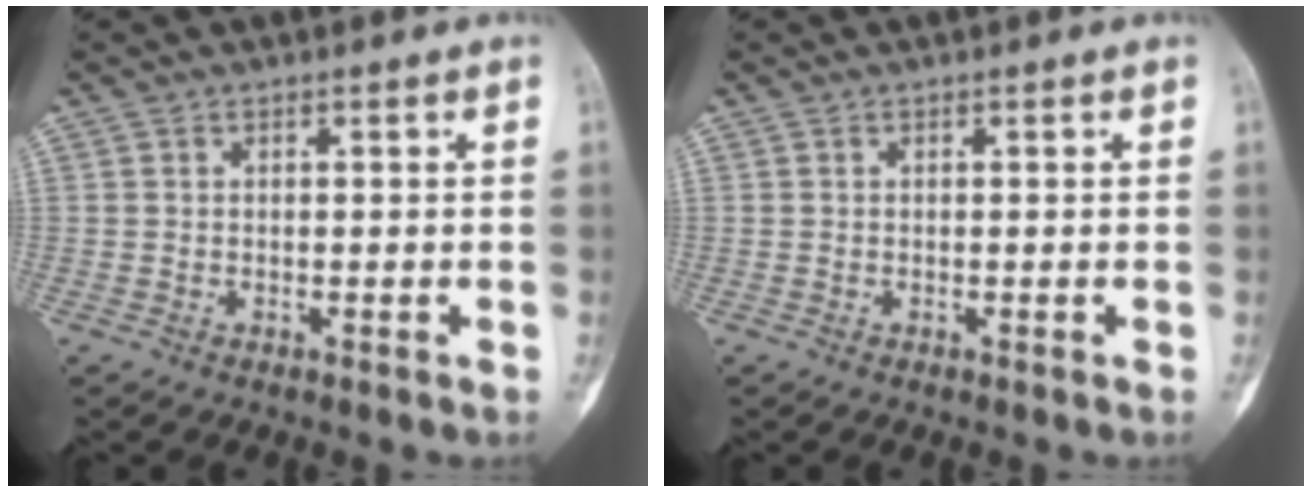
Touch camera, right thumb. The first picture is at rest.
{"total": 0.0}